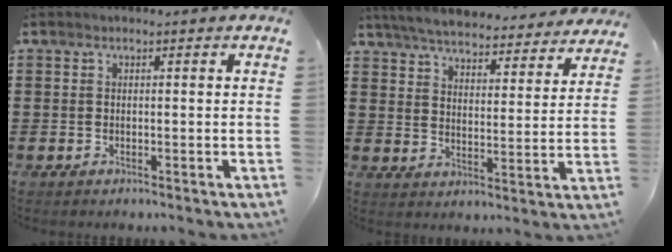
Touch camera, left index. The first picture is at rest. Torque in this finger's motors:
{"motor_torque": [2.14, 0.00, 1.05, 0.11]}